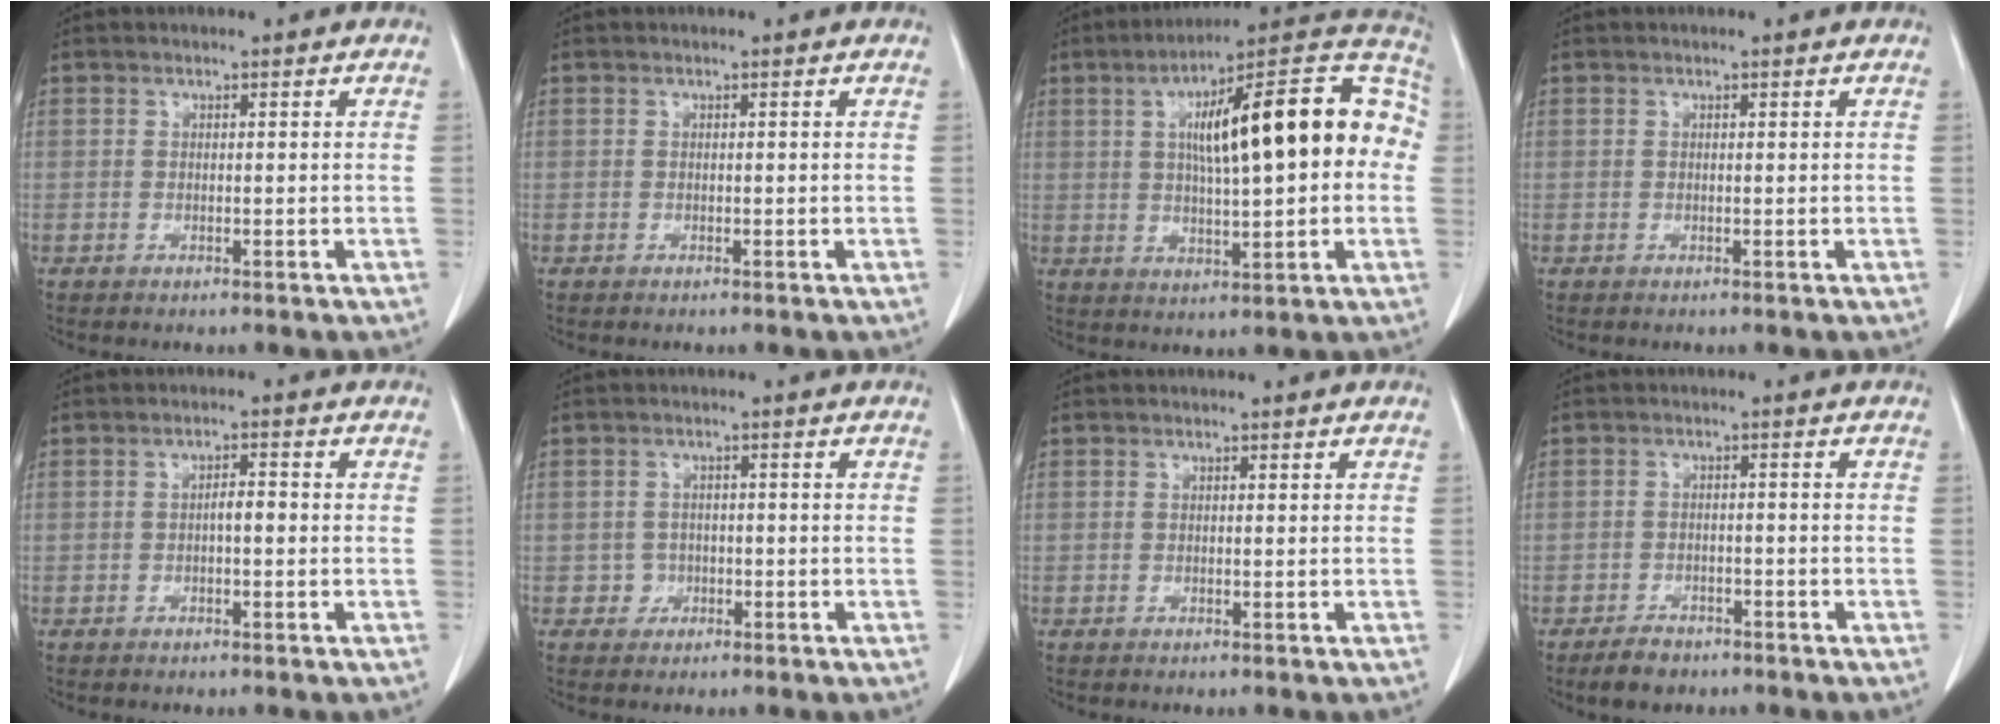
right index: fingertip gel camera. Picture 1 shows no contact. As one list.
[{"total": 0.0}, {"total": 21.6, "force": [3.0, 5.0, 20.8], "torque": [-0.306, 0.050, 0.040]}, {"total": 0.0}, {"total": 2.0, "force": [-0.2, 0.6, 1.9], "torque": [-0.030, 0.005, -0.005]}, {"total": 2.0, "force": [-0.6, 1.9, 0.0], "torque": [0.011, 0.011, -0.013]}, {"total": 0.0}, {"total": 3.5, "force": [-2.7, 1.9, 1.3], "torque": [-0.024, 0.002, -0.039]}]